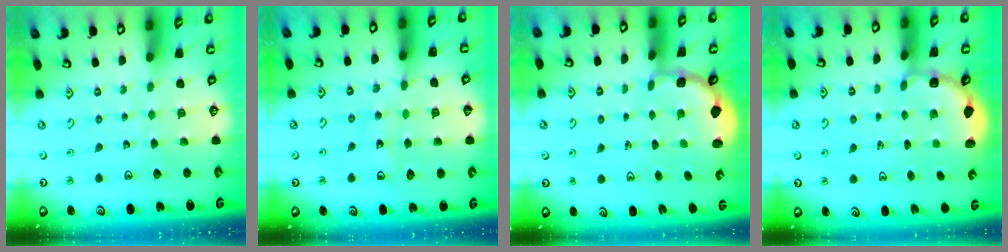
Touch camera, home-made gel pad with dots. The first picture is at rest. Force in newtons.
{"total": 11.9, "press": 11.5, "slide": 3.3}
{"total": 2.7, "press": 2.1, "slide": 1.7}
{"total": 2.9, "press": 2.3, "slide": 1.8}